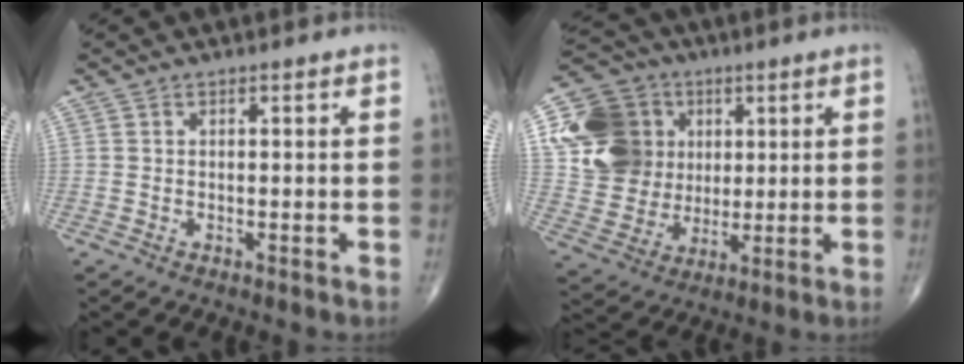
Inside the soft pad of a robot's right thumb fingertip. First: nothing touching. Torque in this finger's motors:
{"motor_torque": [0.01, 0.33, 0.71, 0.45, 0.10]}